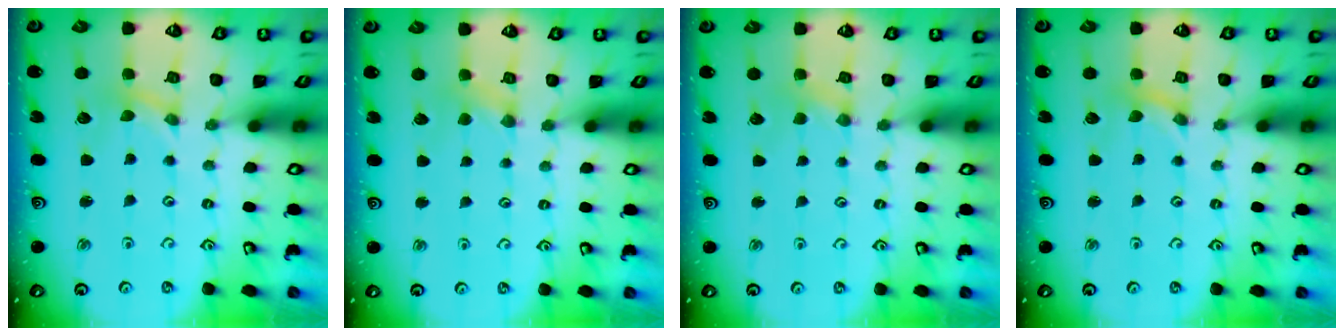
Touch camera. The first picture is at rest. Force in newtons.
{"total": 2.0, "press": 2.0, "slide": 0.5}
{"total": 2.0, "press": 2.0, "slide": 0.4}
{"total": 0.0}